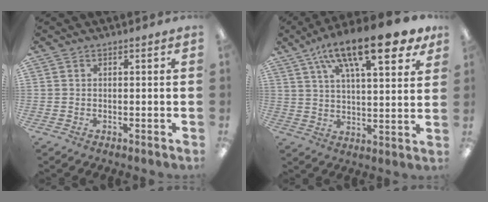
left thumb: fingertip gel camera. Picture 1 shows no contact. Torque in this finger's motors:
{"motor_torque": [0.43, 0.52, 1.93, -0.84, 0.14]}